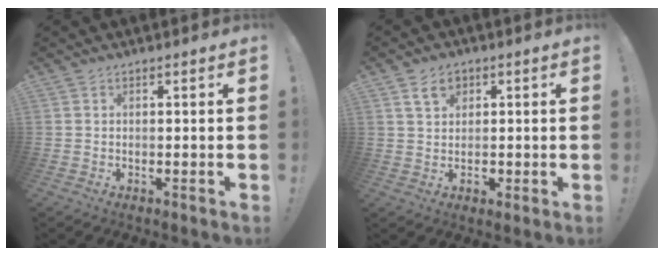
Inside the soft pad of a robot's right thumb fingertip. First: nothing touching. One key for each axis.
{"total": 7.0, "fx": 3.2, "fy": 5.5, "fz": 2.8, "tx": -0.039, "ty": -0.009, "tz": 0.061}